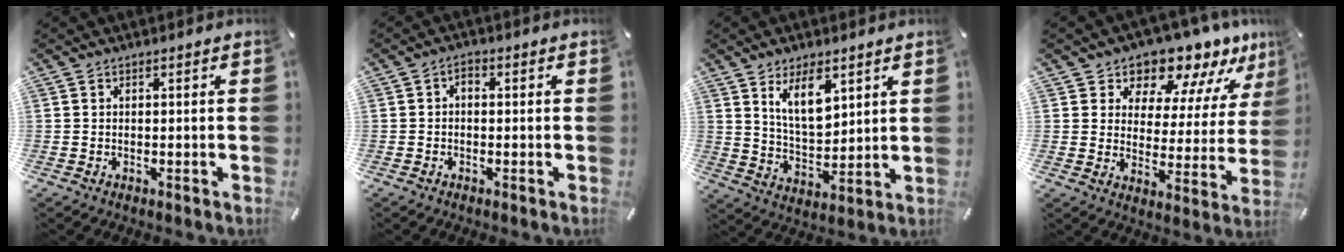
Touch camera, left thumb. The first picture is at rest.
{"total": 1.8, "force": [-0.2, 1.0, 1.5], "torque": [-0.030, 0.009, -0.007]}
{"total": 10.8, "force": [6.2, 5.3, 7.0], "torque": [-0.137, -0.024, 0.110]}
{"total": 11.3, "force": [10.2, 4.6, 1.7], "torque": [-0.034, -0.095, 0.181]}